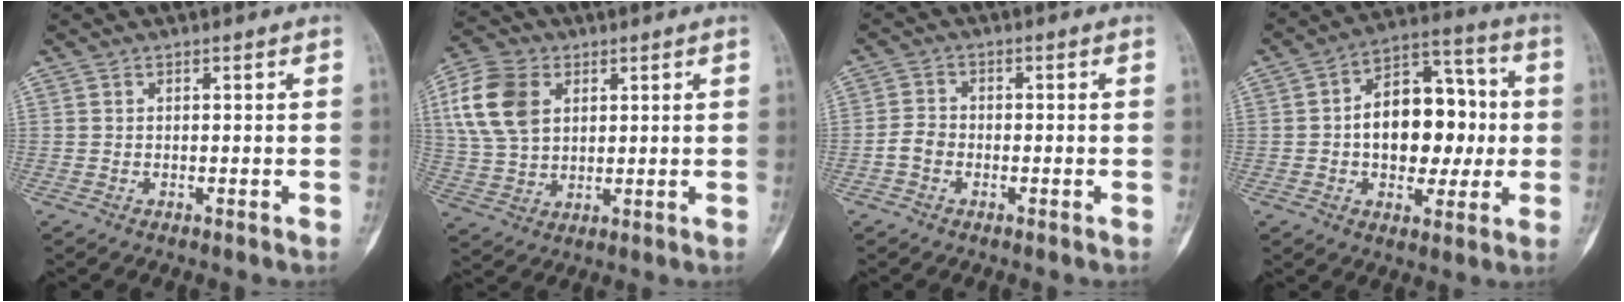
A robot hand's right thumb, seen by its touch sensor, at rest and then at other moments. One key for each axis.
{"total": 12.9, "fx": 3.9, "fy": 9.0, "fz": 8.4, "tx": -0.162, "ty": 0.000, "tz": 0.076}
{"total": 3.0, "fx": -1.1, "fy": 2.3, "fz": 1.5, "tx": -0.024, "ty": 0.011, "tz": -0.027}
{"total": 16.9, "fx": -0.1, "fy": 10.9, "fz": 12.9, "tx": -0.143, "ty": 0.036, "tz": -0.004}